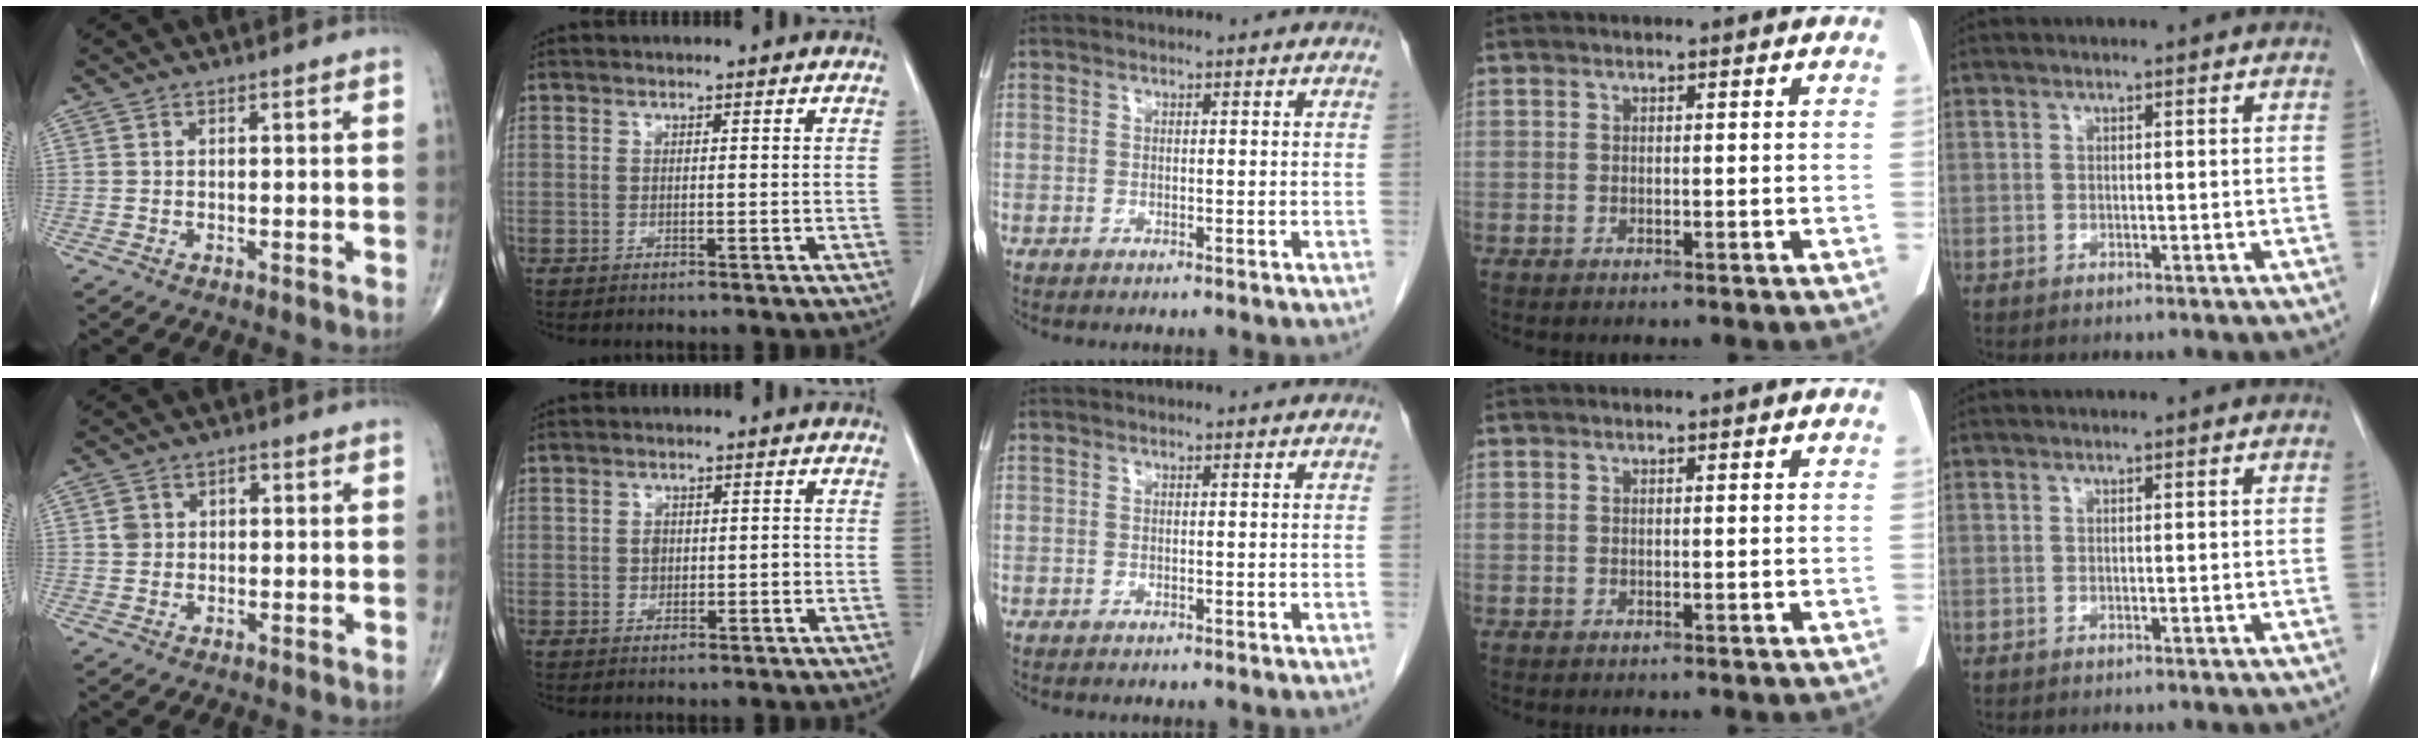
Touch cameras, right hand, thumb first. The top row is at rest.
{"thumb": {"total": 3.3, "force": [0.5, 2.7, 1.8], "torque": [-0.020, 0.013, 0.009]}, "index": {"total": 2.3, "force": [-0.3, 1.6, 1.6], "torque": [-0.023, 0.006, -0.002]}}